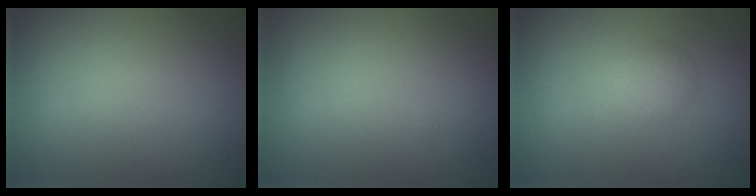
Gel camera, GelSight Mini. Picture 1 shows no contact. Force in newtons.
{"total": 0.0}
{"total": 1.7, "press": 1.7, "slide": 0.2}